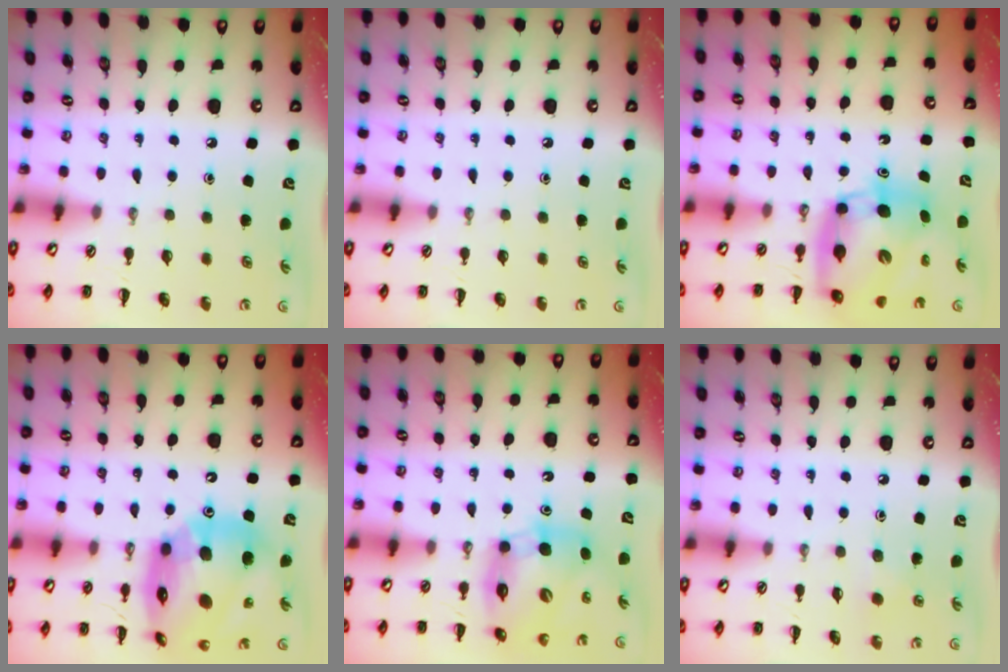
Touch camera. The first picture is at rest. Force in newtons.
{"total": 0.0}
{"total": 9.0, "press": 8.7, "slide": 2.3}
{"total": 20.8, "press": 19.8, "slide": 6.2}
{"total": 10.5, "press": 10.1, "slide": 2.8}
{"total": 2.0, "press": 1.9, "slide": 0.7}